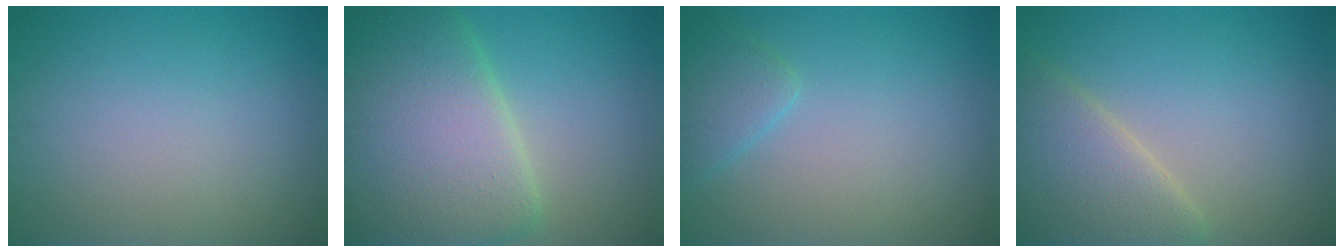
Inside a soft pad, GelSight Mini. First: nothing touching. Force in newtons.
{"total": 11.8, "press": 11.7, "slide": 0.5}
{"total": 2.1, "press": 2.1, "slide": 0.1}
{"total": 5.8, "press": 5.7, "slide": 0.5}